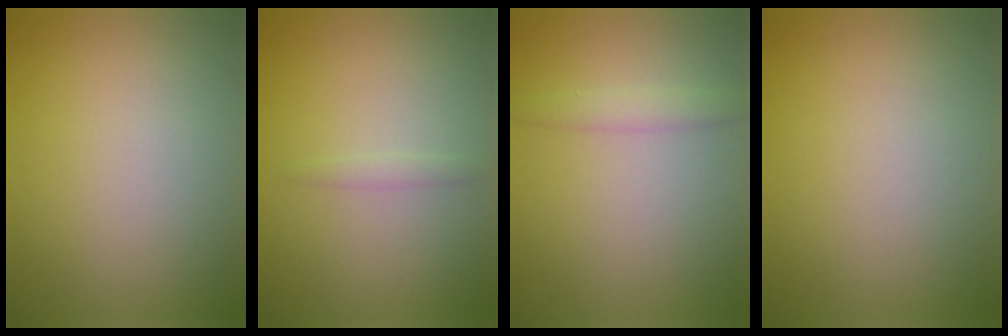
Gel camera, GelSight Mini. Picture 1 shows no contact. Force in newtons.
{"total": 0.8, "press": 0.8, "slide": 0.0}
{"total": 1.6, "press": 1.6, "slide": 0.0}
{"total": 0.0}